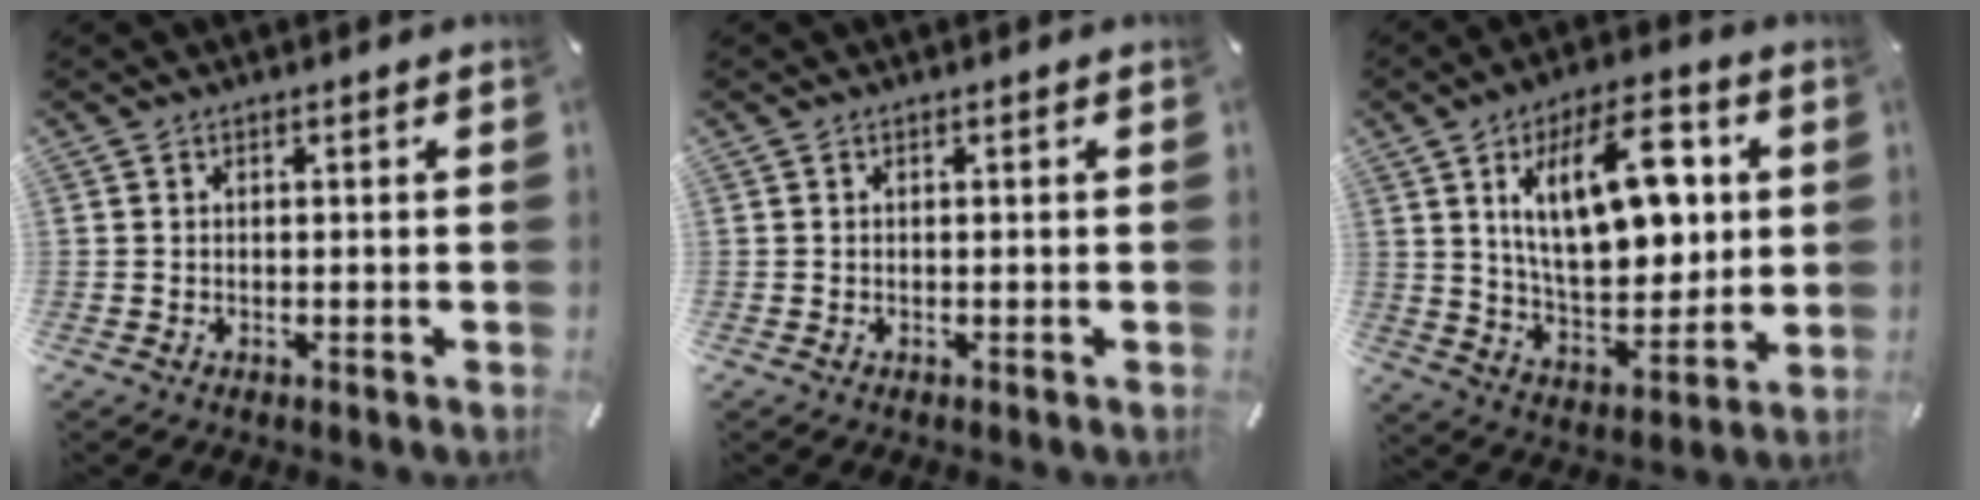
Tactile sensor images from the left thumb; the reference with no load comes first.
{"total": 0.0}
{"total": 20.9, "force": [6.3, 11.1, 16.5], "torque": [-0.269, -0.011, 0.099]}